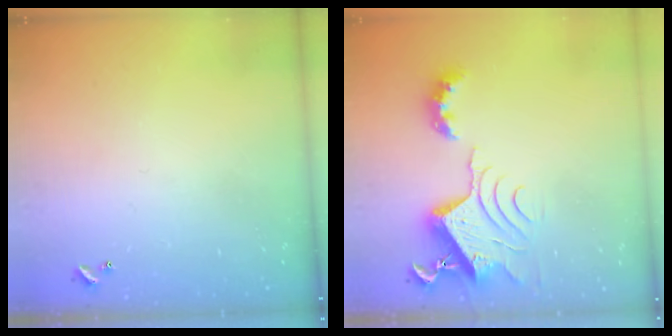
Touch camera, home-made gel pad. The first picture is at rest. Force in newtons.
{"total": 11.5, "press": 11.5, "slide": 1.0}